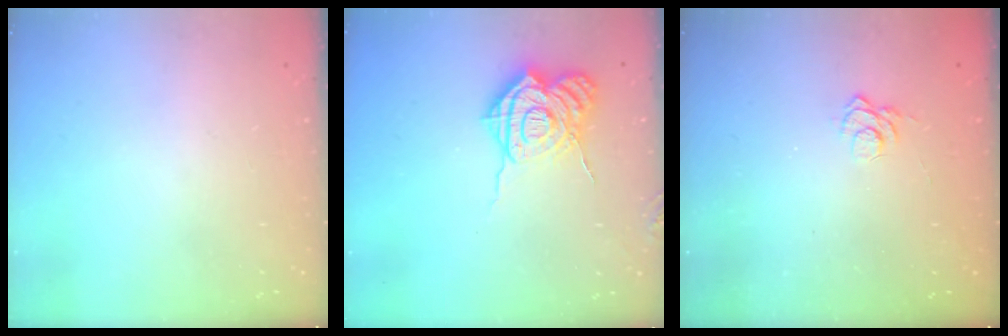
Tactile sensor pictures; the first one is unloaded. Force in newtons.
{"total": 15.2, "press": 15.1, "slide": 1.6}
{"total": 2.6, "press": 2.3, "slide": 1.1}